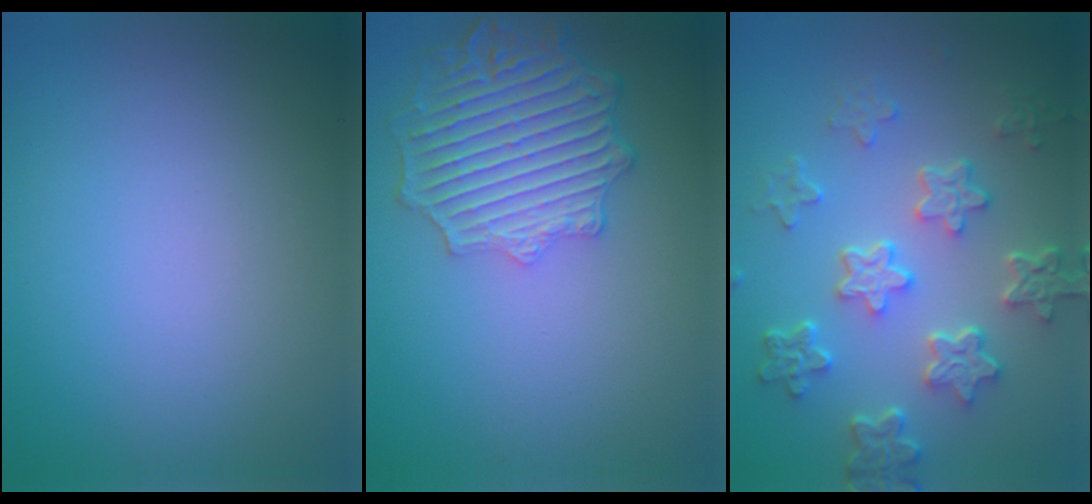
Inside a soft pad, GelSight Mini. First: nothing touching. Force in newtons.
{"total": 6.2, "press": 5.1, "slide": 3.5}
{"total": 5.7, "press": 4.3, "slide": 3.7}